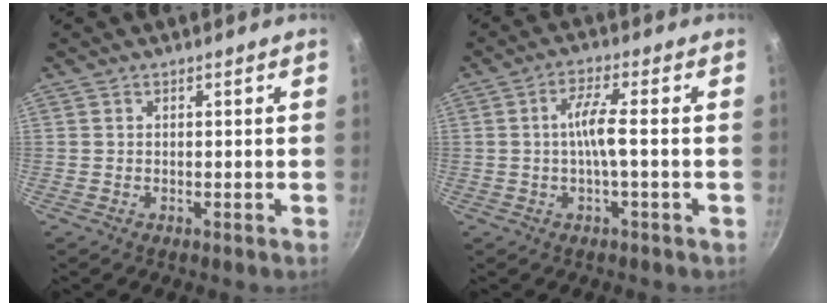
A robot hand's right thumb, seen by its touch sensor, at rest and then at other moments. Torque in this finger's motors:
{"motor_torque": [1.49, 3.51, 0.82, -0.11, 0.05]}